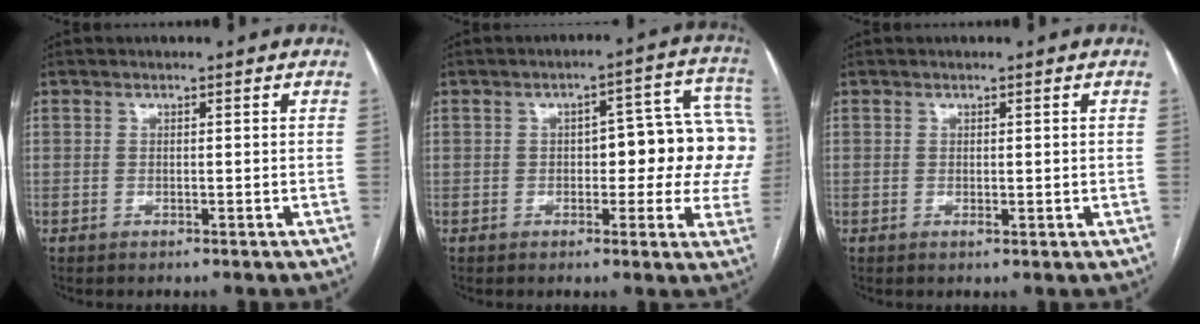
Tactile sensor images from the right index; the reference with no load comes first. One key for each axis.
{"total": 13.3, "fx": 0.4, "fy": 5.4, "fz": 12.2, "tx": -0.132, "ty": 0.042, "tz": 0.005}
{"total": 0.8, "fx": 0.0, "fy": 0.4, "fz": 0.7, "tx": -0.011, "ty": -0.002, "tz": 0.003}